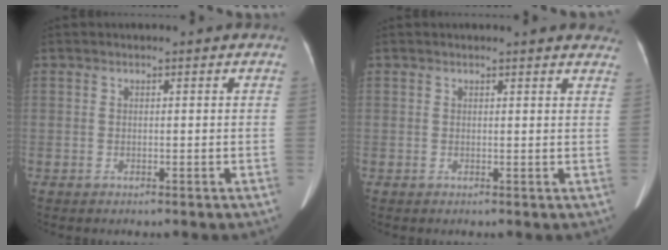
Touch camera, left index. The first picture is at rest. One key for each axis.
{"total": 7.7, "fx": 7.1, "fy": 1.4, "fz": 2.6, "tx": -0.014, "ty": -0.006, "tz": 0.054}